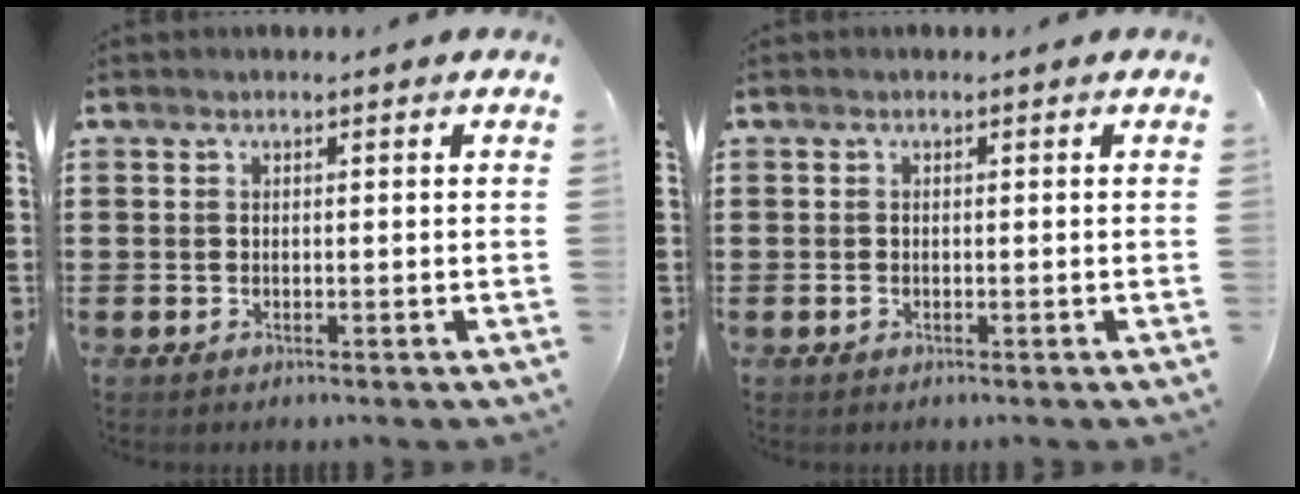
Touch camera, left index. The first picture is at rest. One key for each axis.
{"total": 0.6, "fx": -0.3, "fy": 0.3, "fz": 0.4, "tx": -0.010, "ty": -0.003, "tz": -0.005}